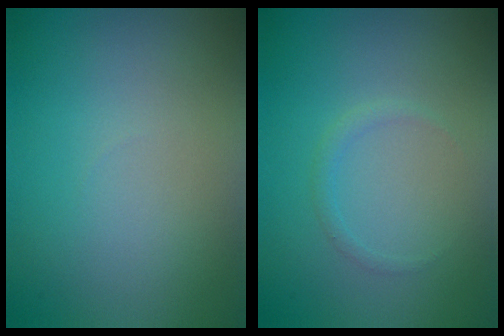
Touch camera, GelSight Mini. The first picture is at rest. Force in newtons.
{"total": 0.8, "press": 0.8, "slide": 0.0}